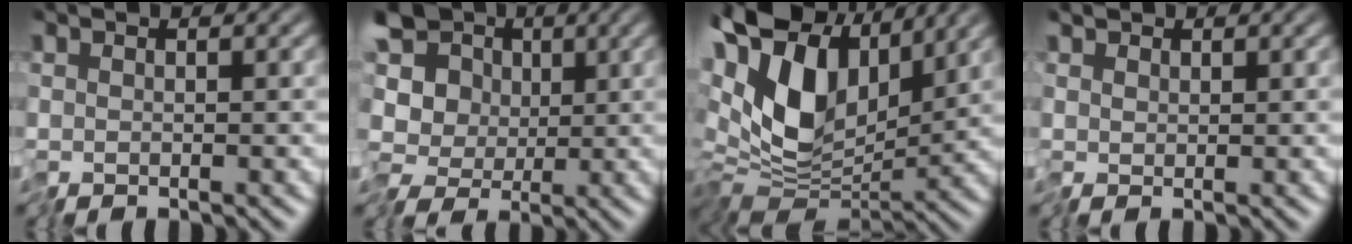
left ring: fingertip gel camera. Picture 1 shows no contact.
{"total": 9.4, "force": [-2.2, 7.7, 4.9], "torque": [-0.066, 0.004, -0.065]}
{"total": 11.6, "force": [2.5, 6.6, 9.2], "torque": [-0.184, 0.005, 0.037]}
{"total": 0.7, "force": [0.3, 0.6, 0.0], "torque": [-0.001, 0.004, 0.003]}